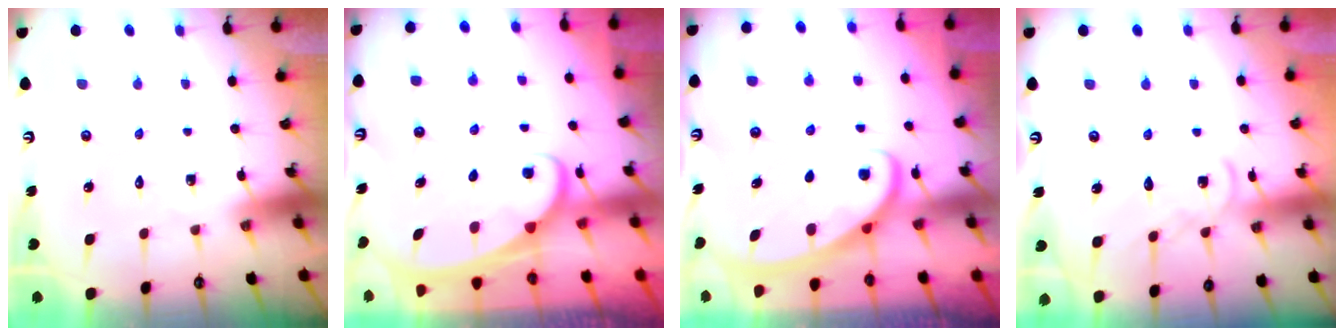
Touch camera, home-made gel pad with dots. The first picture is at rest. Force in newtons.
{"total": 2.5, "press": 2.4, "slide": 0.4}
{"total": 2.8, "press": 2.8, "slide": 0.4}
{"total": 9.6, "press": 9.6, "slide": 0.7}